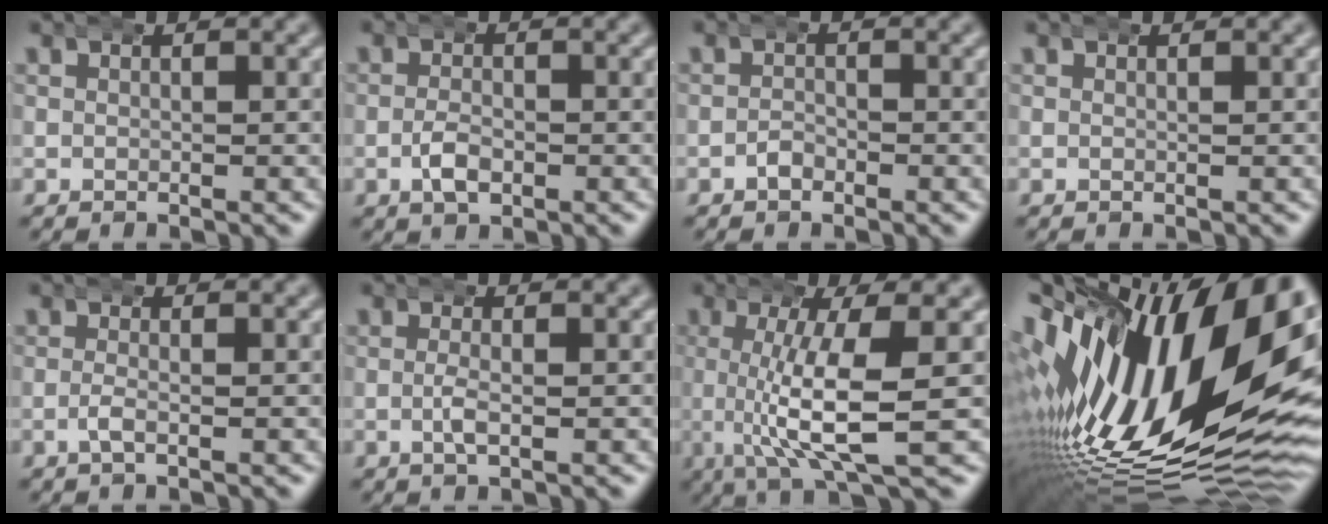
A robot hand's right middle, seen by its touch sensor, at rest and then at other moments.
{"total": 1.8, "force": [-0.7, 1.0, 1.3], "torque": [-0.025, -0.006, -0.016]}
{"total": 0.8, "force": [-0.6, 0.5, 0.0], "torque": [-0.003, 0.001, -0.018]}
{"total": 0.0}
{"total": 1.0, "force": [-0.5, 0.0, 0.9], "torque": [-0.022, -0.005, -0.012]}
{"total": 1.2, "force": [-0.2, 0.1, 1.2], "torque": [-0.026, -0.005, -0.006]}
{"total": 6.8, "force": [-0.2, 1.1, 6.7], "torque": [-0.120, -0.012, -0.005]}
{"total": 22.2, "force": [-0.7, 11.6, 18.9], "torque": [-0.318, -0.013, 0.004]}